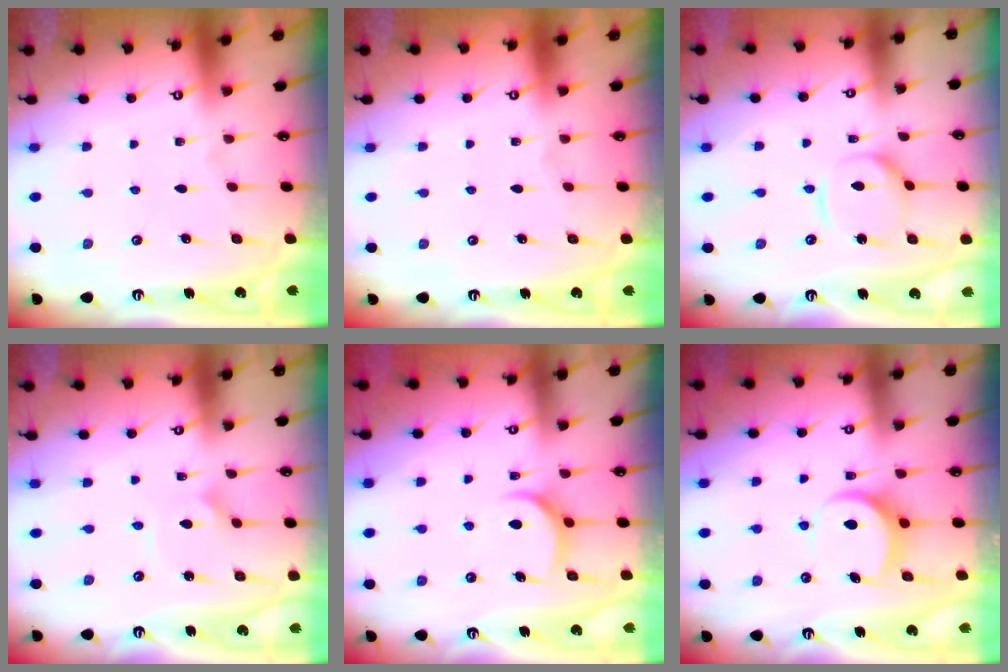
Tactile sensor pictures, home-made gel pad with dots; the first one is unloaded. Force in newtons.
{"total": 0.0}
{"total": 7.5, "press": 7.5, "slide": 0.5}
{"total": 4.0, "press": 4.0, "slide": 0.3}
{"total": 7.3, "press": 7.2, "slide": 0.8}
{"total": 7.8, "press": 7.7, "slide": 0.5}